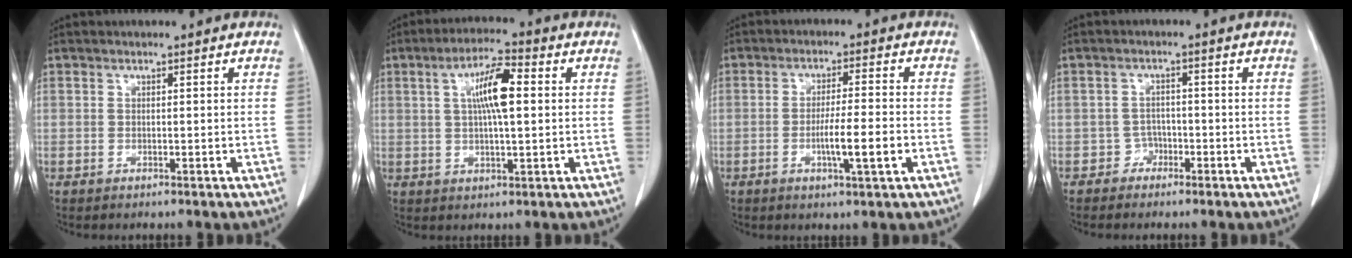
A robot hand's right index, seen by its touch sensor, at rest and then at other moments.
{"total": 8.0, "force": [1.6, 1.4, 7.7], "torque": [-0.140, 0.014, 0.027]}
{"total": 6.4, "force": [-1.9, 0.0, 6.2], "torque": [-0.104, -0.007, -0.032]}
{"total": 1.9, "force": [-1.3, 1.4, -0.2], "torque": [0.010, 0.010, -0.027]}